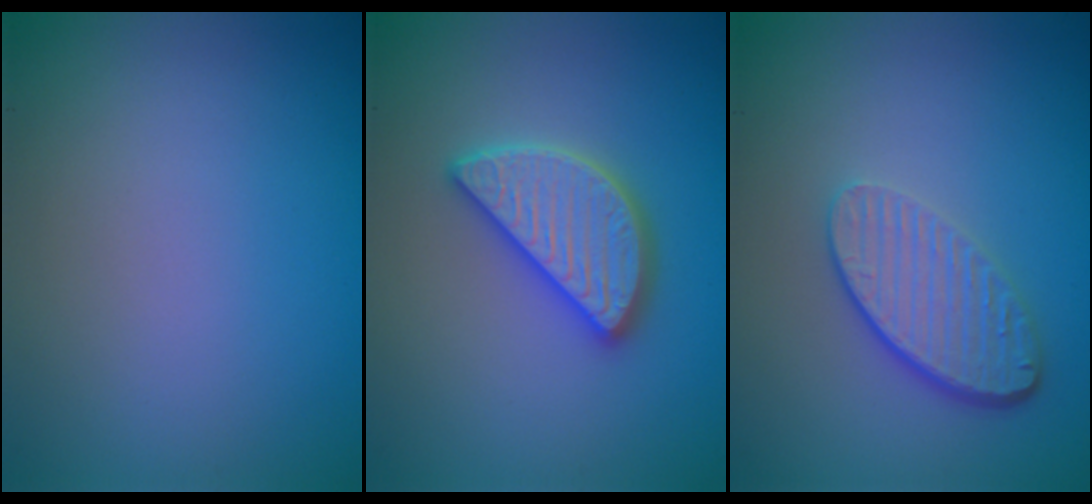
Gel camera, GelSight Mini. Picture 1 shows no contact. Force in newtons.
{"total": 4.1, "press": 4.1, "slide": 0.3}
{"total": 4.4, "press": 3.1, "slide": 3.1}